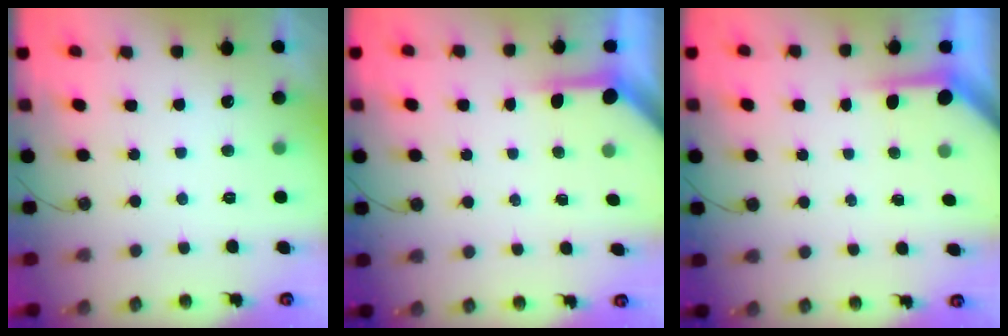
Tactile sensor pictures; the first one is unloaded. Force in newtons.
{"total": 3.9, "press": 3.8, "slide": 0.3}
{"total": 3.6, "press": 3.6, "slide": 0.4}